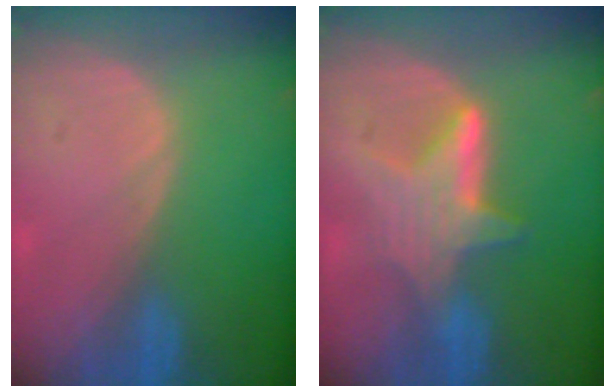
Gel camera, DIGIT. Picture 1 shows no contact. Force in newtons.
{"total": 6.4, "press": 6.2, "slide": 1.7}